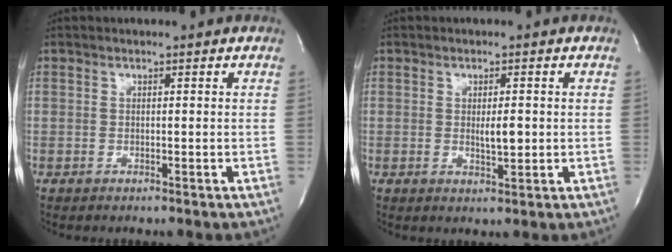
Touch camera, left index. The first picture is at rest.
{"total": 2.9, "force": [0.0, 0.8, 2.8], "torque": [-0.047, -0.004, 0.003]}